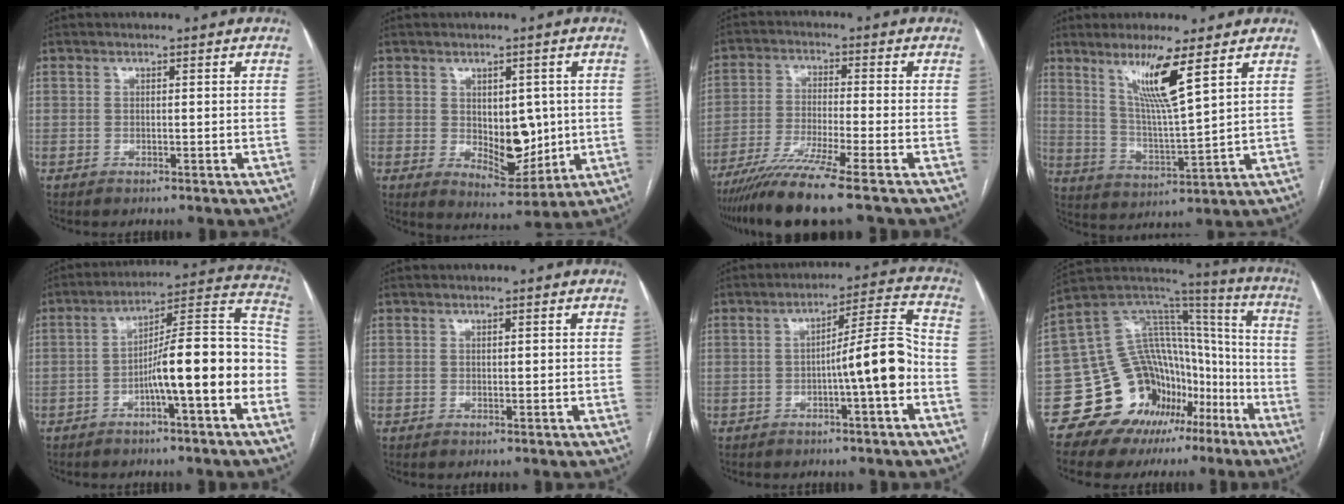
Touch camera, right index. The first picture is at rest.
{"total": 8.1, "force": [0.1, 4.4, 6.8], "torque": [-0.097, -0.004, 0.020]}
{"total": 10.8, "force": [-8.1, -1.6, 6.9], "torque": [-0.123, -0.035, -0.141]}
{"total": 9.3, "force": [5.3, -0.6, 7.6], "torque": [-0.141, -0.016, 0.104]}
{"total": 14.2, "force": [-4.5, 1.2, 13.4], "torque": [-0.194, 0.035, -0.069]}
{"total": 0.7, "force": [0.2, 0.2, 0.7], "torque": [-0.011, 0.000, 0.003]}
{"total": 9.3, "force": [-2.6, 0.1, 9.0], "torque": [-0.134, 0.021, -0.040]}
{"total": 20.2, "force": [-10.7, 14.2, 9.6], "torque": [-0.130, 0.104, -0.163]}